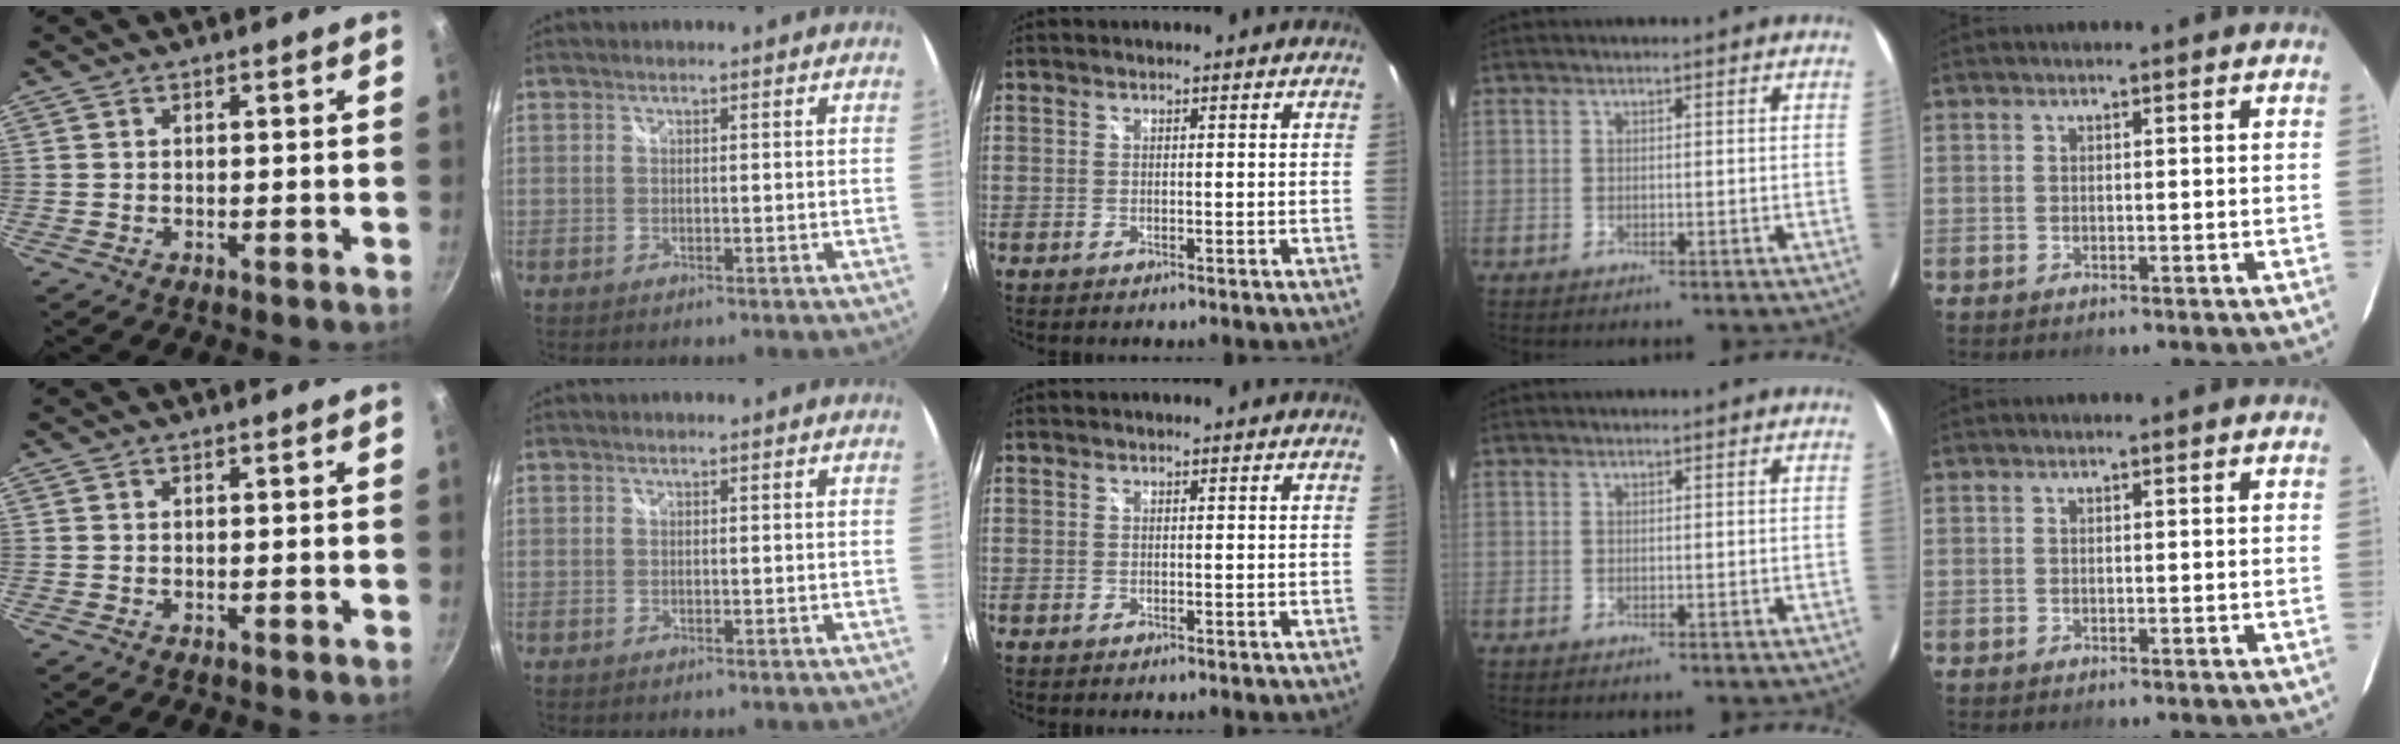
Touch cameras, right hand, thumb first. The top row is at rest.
{}